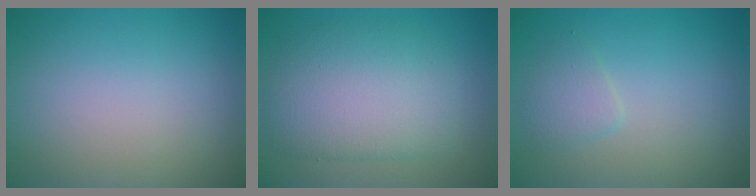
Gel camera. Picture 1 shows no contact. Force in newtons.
{"total": 6.1, "press": 6.1, "slide": 0.2}
{"total": 1.6, "press": 1.6, "slide": 0.1}